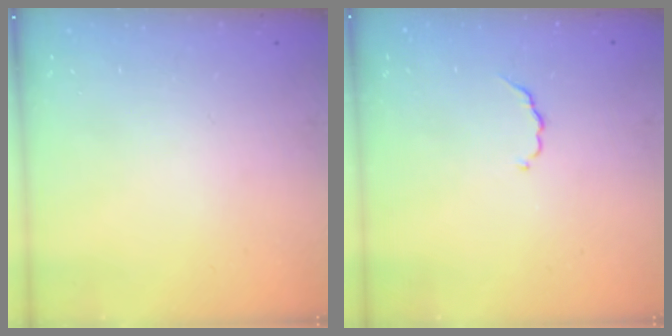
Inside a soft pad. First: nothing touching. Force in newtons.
{"total": 2.8, "press": 2.7, "slide": 0.5}